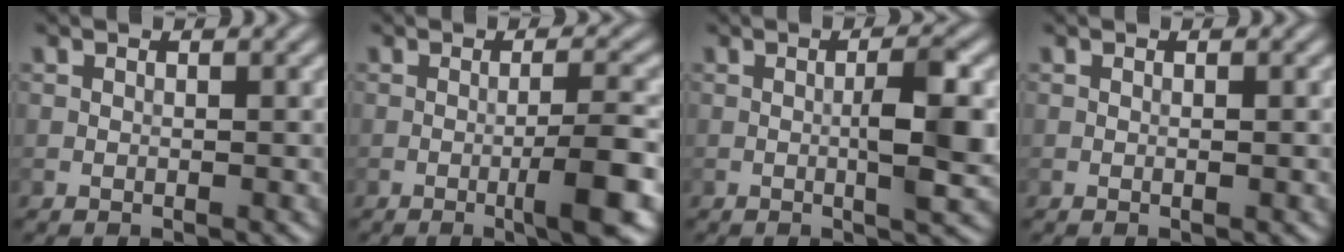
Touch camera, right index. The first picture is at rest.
{"total": 4.7, "force": [-1.2, 0.6, 4.4], "torque": [-0.063, 0.007, -0.024]}
{"total": 4.0, "force": [-0.1, 0.6, 4.0], "torque": [-0.065, 0.000, 0.000]}
{"total": 0.7, "force": [0.0, 0.1, 0.7], "torque": [-0.006, -0.005, 0.000]}